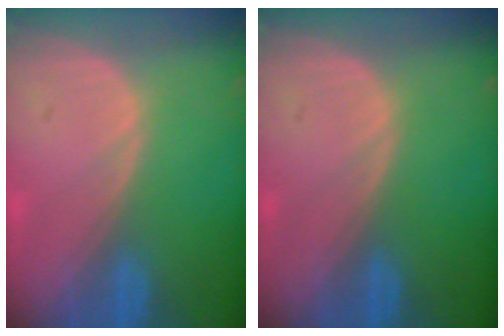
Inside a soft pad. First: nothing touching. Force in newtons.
{"total": 0.0}